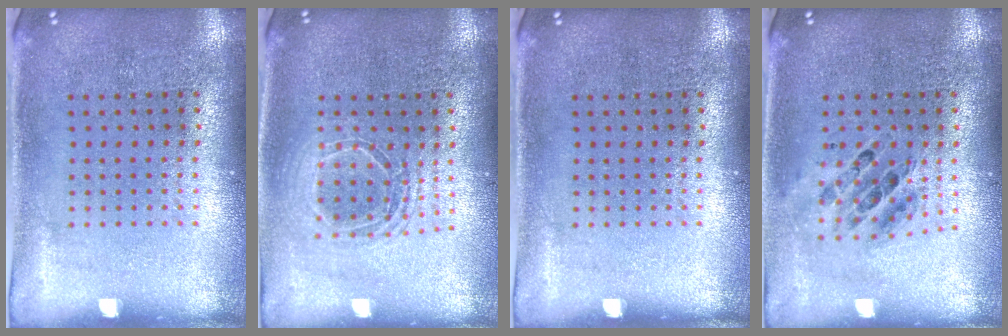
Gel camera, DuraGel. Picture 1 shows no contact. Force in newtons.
{"total": 1.7, "press": 1.4, "slide": 0.9}
{"total": 0.0}
{"total": 0.7, "press": 0.6, "slide": 0.2}